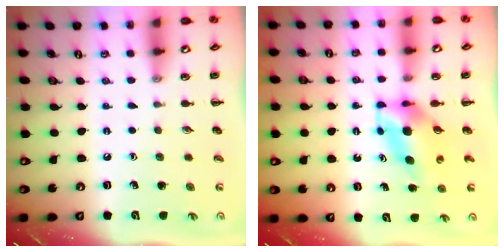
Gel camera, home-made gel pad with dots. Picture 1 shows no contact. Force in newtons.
{"total": 5.3, "press": 5.2, "slide": 1.1}